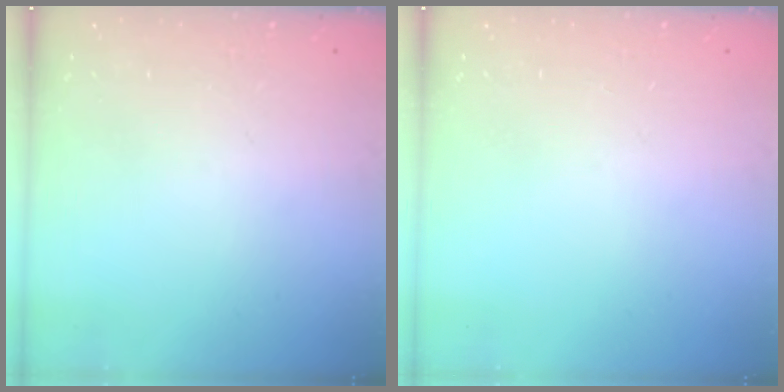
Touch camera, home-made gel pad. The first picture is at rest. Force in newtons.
{"total": 0.0}